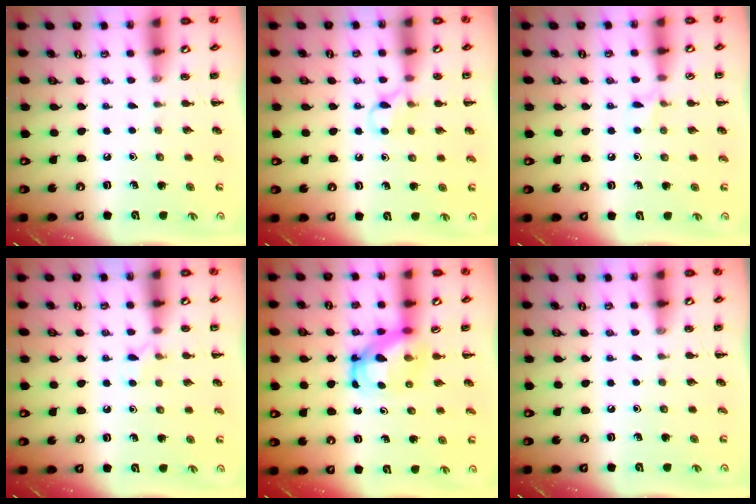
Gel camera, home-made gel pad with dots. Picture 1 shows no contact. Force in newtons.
{"total": 5.6, "press": 5.3, "slide": 1.9}
{"total": 4.9, "press": 4.5, "slide": 1.8}
{"total": 5.0, "press": 4.8, "slide": 1.6}
{"total": 5.2, "press": 5.1, "slide": 0.8}
{"total": 0.0}